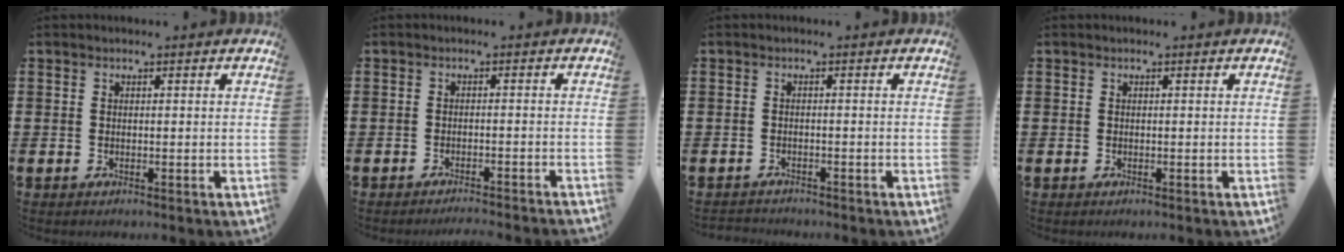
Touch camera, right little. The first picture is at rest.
{"total": 1.5, "force": [-1.5, -0.3, 0.2], "torque": [-0.003, 0.003, -0.029]}
{"total": 1.0, "force": [-1.0, 0.1, -0.1], "torque": [-0.001, 0.002, -0.021]}
{"total": 0.0}